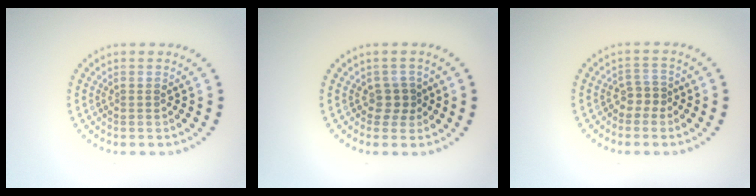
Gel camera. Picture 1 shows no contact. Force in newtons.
{"total": 1.8, "press": 1.4, "slide": 1.1}
{"total": 1.6, "press": 1.3, "slide": 1.0}